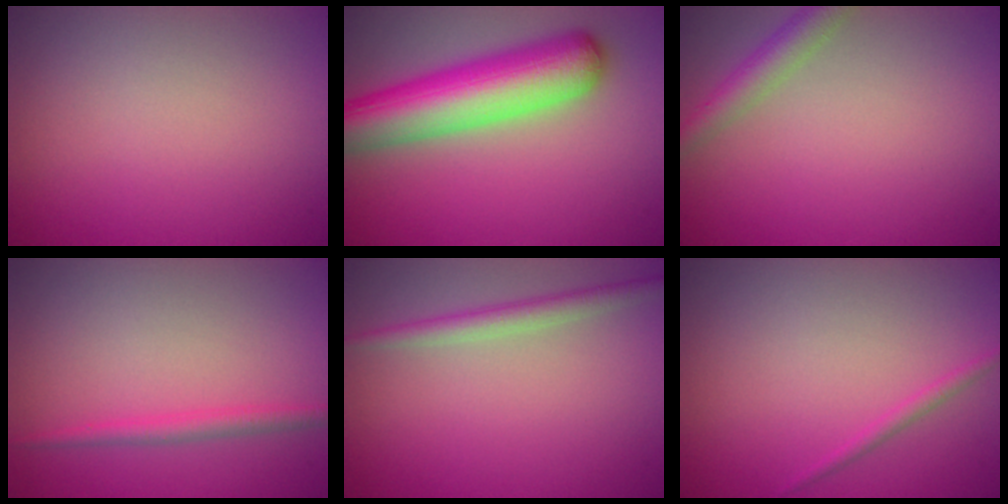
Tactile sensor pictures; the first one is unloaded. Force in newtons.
{"total": 8.6, "press": 8.6, "slide": 0.4}
{"total": 2.6, "press": 2.6, "slide": 0.1}
{"total": 1.5, "press": 1.5, "slide": 0.1}
{"total": 2.1, "press": 2.1, "slide": 0.1}
{"total": 0.9, "press": 0.9, "slide": 0.2}